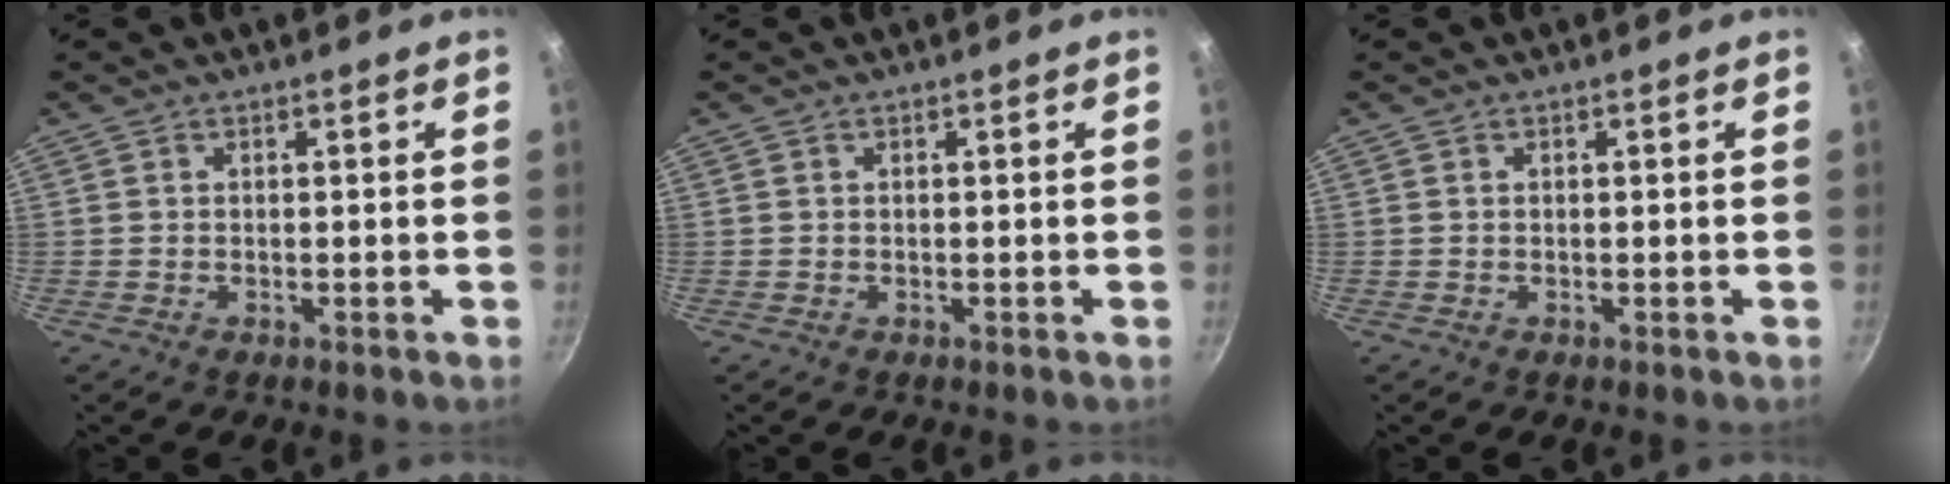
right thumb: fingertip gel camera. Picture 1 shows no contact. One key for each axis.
{"total": 0.0}
{"total": 0.0}